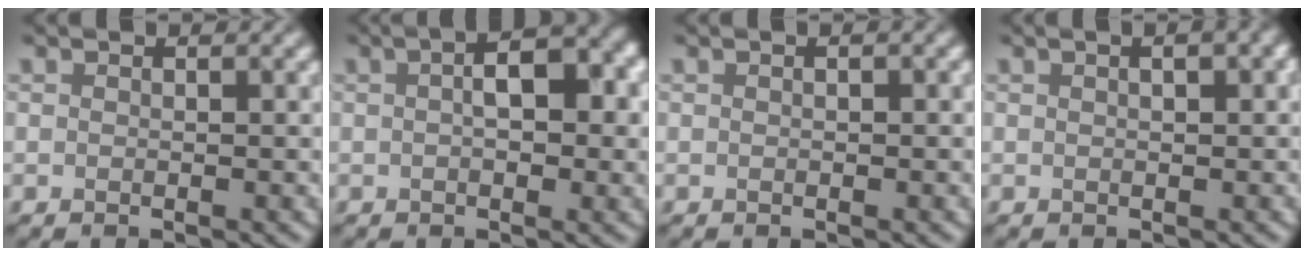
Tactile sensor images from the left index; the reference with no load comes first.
{"total": 5.2, "force": [0.7, 2.4, 4.6], "torque": [-0.064, 0.008, 0.005]}
{"total": 0.6, "force": [0.2, 0.2, 0.5], "torque": [-0.010, 0.002, 0.002]}
{"total": 2.7, "force": [1.1, 1.0, 2.2], "torque": [-0.015, 0.006, 0.005]}